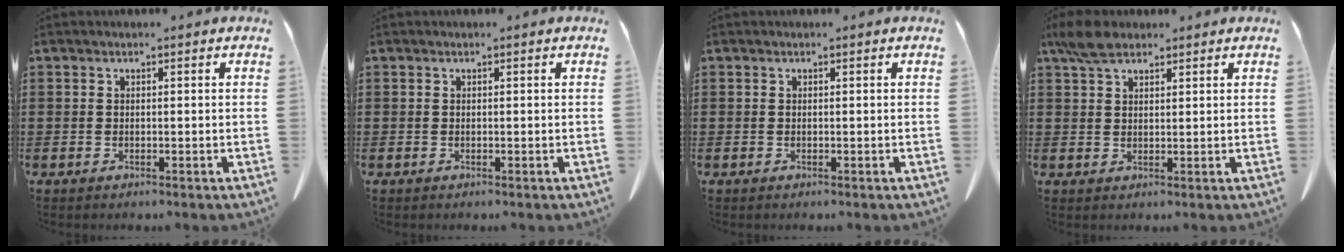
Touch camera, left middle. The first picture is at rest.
{"total": 0.0}
{"total": 0.0}
{"total": 4.5, "force": [3.3, 2.1, 2.2], "torque": [-0.054, 0.006, 0.064]}